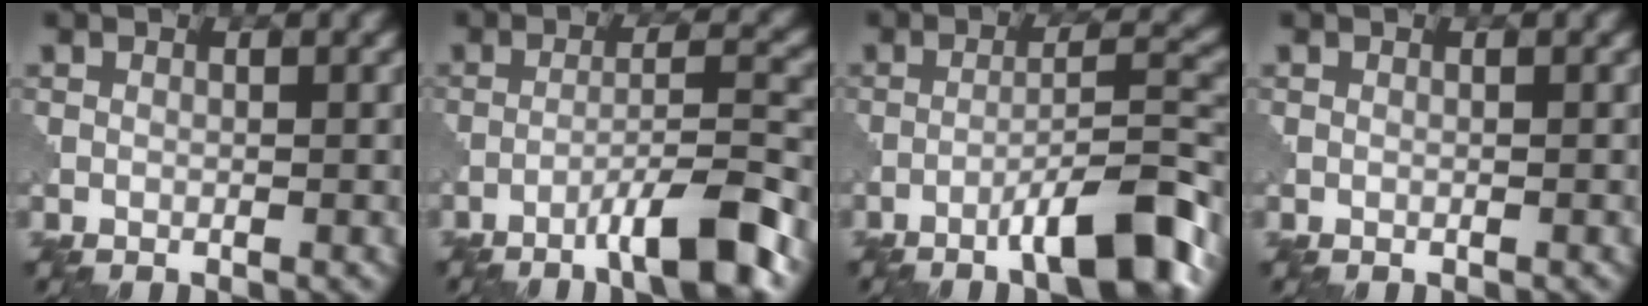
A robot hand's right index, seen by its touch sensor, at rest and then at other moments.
{"total": 6.9, "force": [-4.5, 0.6, 5.2], "torque": [-0.076, 0.014, -0.079]}
{"total": 8.0, "force": [-5.1, 1.1, 6.1], "torque": [-0.088, 0.016, -0.085]}
{"total": 0.0}